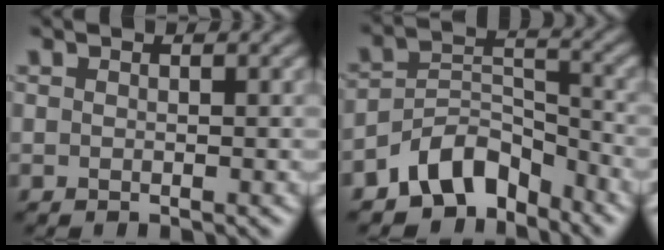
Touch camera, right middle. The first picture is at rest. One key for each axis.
{"total": 6.5, "fx": -4.7, "fy": 3.6, "fz": 2.7, "tx": -0.035, "ty": 0.005, "tz": -0.096}